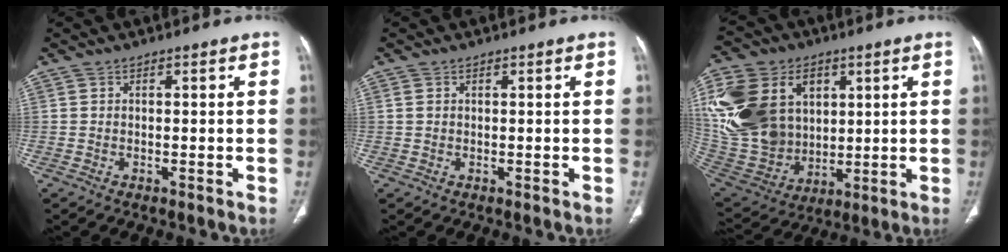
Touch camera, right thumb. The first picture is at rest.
{"total": 0.7, "force": [0.4, 0.5, 0.4], "torque": [-0.008, 0.005, 0.010]}
{"total": 26.9, "force": [7.0, 20.0, 16.5], "torque": [-0.354, 0.015, 0.156]}